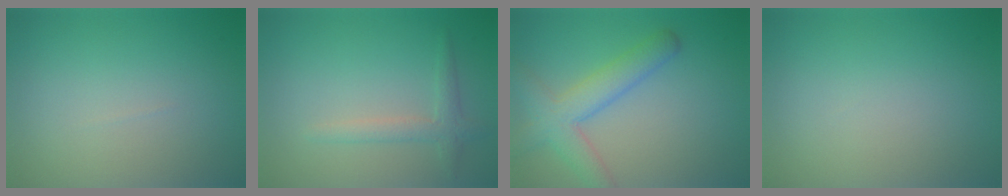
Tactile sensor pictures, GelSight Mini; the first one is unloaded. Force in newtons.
{"total": 2.0, "press": 2.0, "slide": 0.0}
{"total": 4.9, "press": 4.9, "slide": 0.3}
{"total": 0.0}